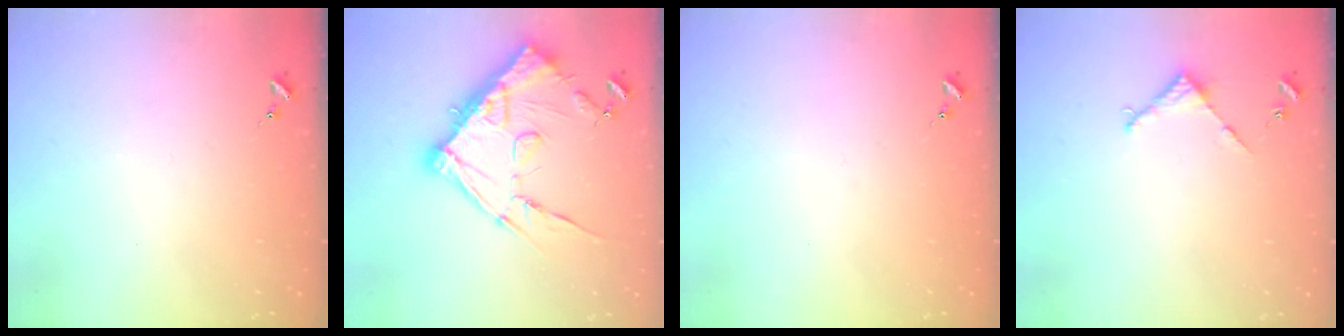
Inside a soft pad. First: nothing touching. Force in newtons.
{"total": 17.2, "press": 17.2, "slide": 1.3}
{"total": 0.0}
{"total": 2.9, "press": 2.8, "slide": 0.2}